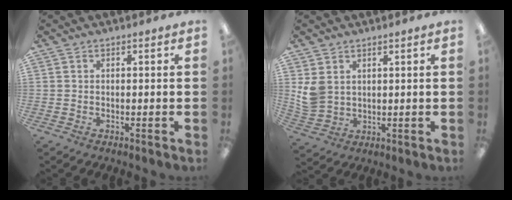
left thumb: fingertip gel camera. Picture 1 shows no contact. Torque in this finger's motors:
{"motor_torque": [0.45, 0.40, 0.84, -0.60, 0.04]}